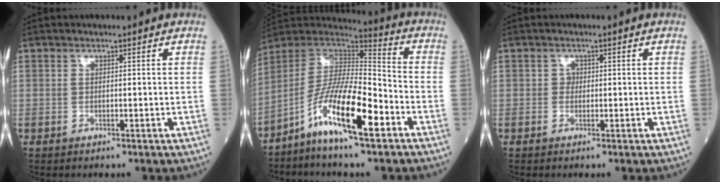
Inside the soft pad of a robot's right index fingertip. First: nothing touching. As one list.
[{"total": 13.5, "force": [-6.8, 2.0, 11.5], "torque": [-0.213, -0.003, -0.129]}, {"total": 0.7, "force": [0.1, 0.7, 0.2], "torque": [0.001, 0.003, 0.001]}]